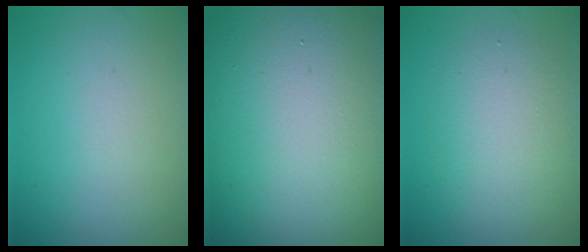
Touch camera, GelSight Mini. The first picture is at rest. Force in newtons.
{"total": 25.1, "press": 25.1, "slide": 1.4}
{"total": 4.2, "press": 4.2, "slide": 0.3}